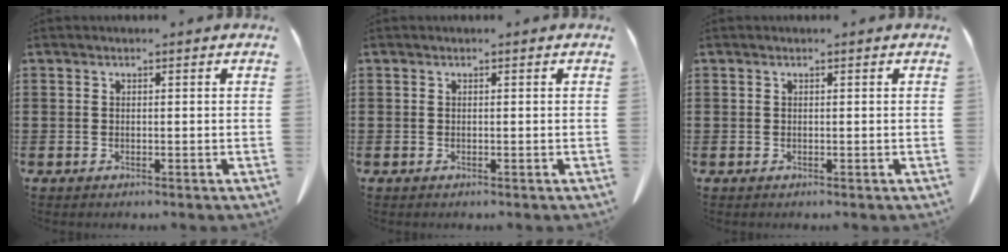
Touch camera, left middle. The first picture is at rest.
{"total": 0.0}
{"total": 0.0}